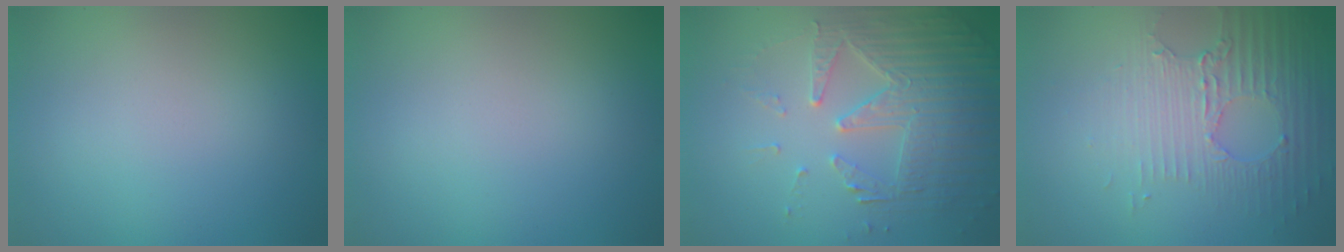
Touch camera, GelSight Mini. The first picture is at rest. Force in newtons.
{"total": 0.0}
{"total": 5.0, "press": 4.4, "slide": 2.4}
{"total": 3.5, "press": 3.2, "slide": 1.5}